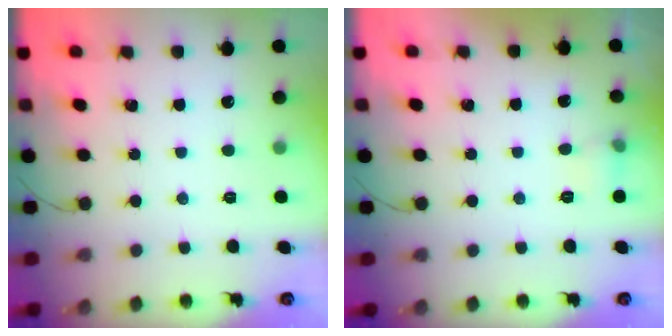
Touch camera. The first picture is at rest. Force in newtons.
{"total": 5.7, "press": 5.2, "slide": 2.2}